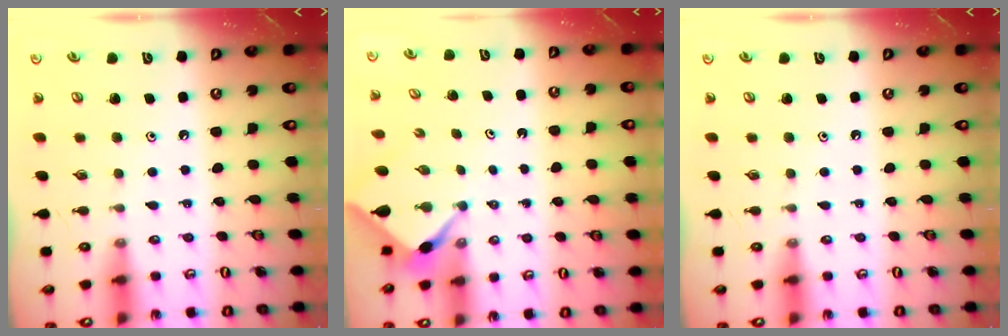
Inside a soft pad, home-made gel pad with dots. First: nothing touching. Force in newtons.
{"total": 2.3, "press": 2.3, "slide": 0.3}
{"total": 0.0}